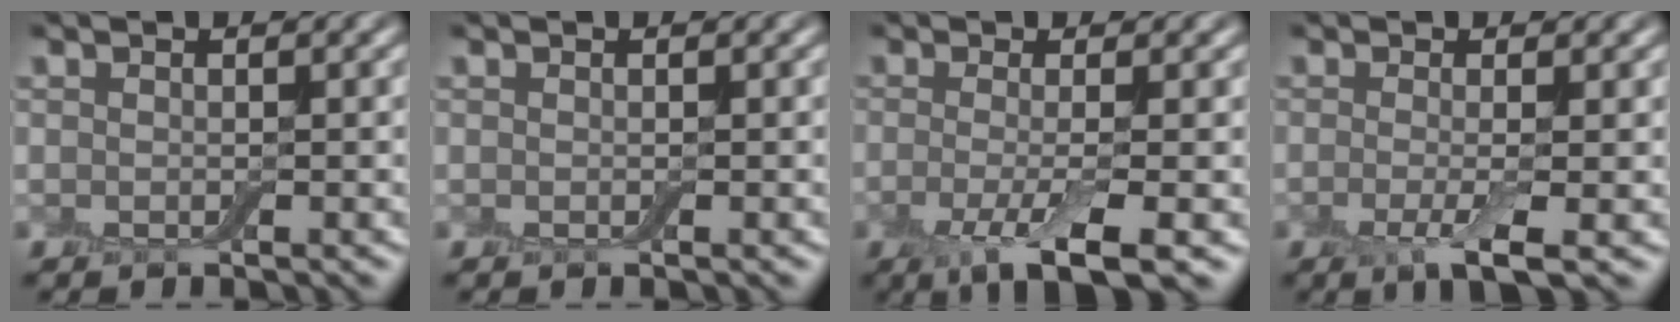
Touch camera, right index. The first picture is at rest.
{"total": 0.0}
{"total": 5.5, "force": [-1.7, 1.3, 5.1], "torque": [-0.088, -0.012, -0.038]}
{"total": 3.4, "force": [-0.9, 0.7, 3.2], "torque": [-0.064, -0.014, -0.018]}